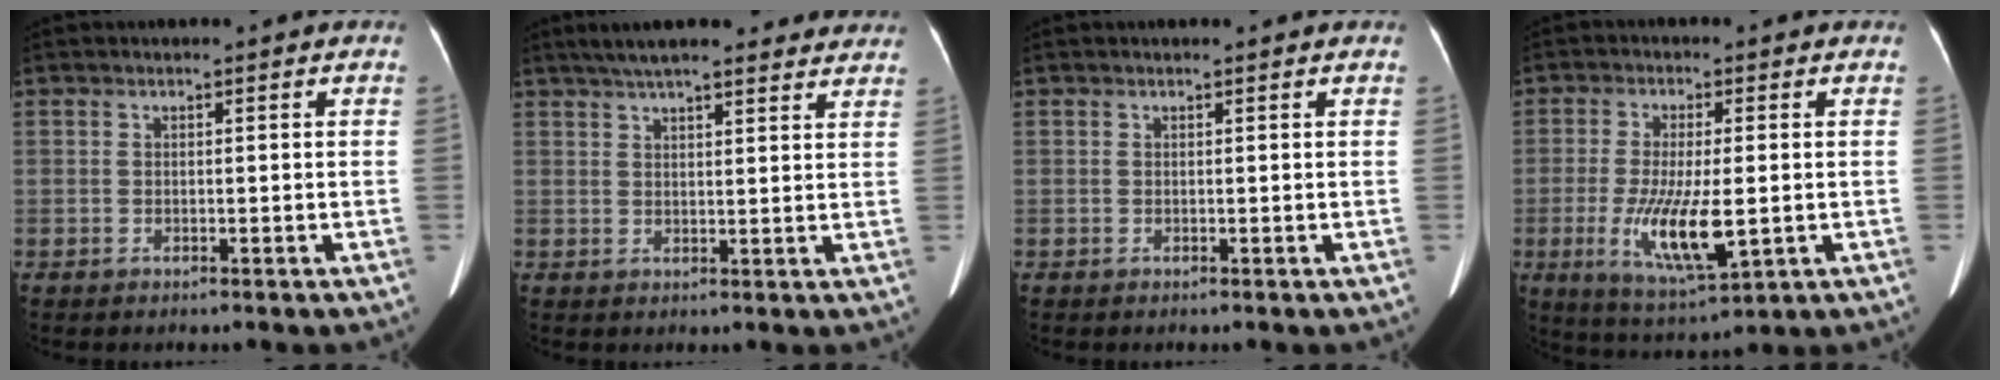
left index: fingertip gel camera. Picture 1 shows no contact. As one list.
[{"total": 17.9, "force": [15.5, 3.2, 8.4], "torque": [-0.118, 0.044, 0.201]}, {"total": 0.9, "force": [0.8, 0.0, 0.3], "torque": [-0.012, 0.009, 0.009]}, {"total": 10.0, "force": [-1.9, 2.5, 9.5], "torque": [-0.188, -0.028, -0.023]}]